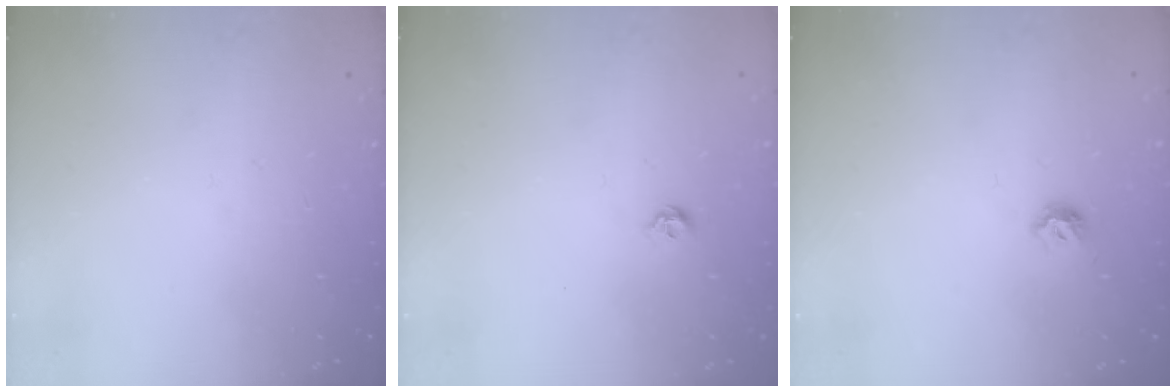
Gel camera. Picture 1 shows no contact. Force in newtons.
{"total": 4.4, "press": 4.3, "slide": 0.9}
{"total": 6.0, "press": 5.9, "slide": 1.0}